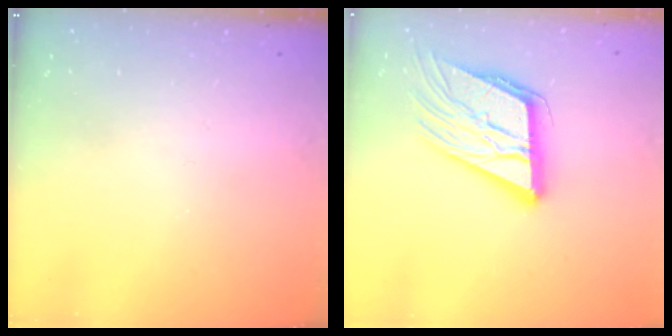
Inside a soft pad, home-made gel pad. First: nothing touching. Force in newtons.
{"total": 16.2, "press": 15.9, "slide": 2.9}